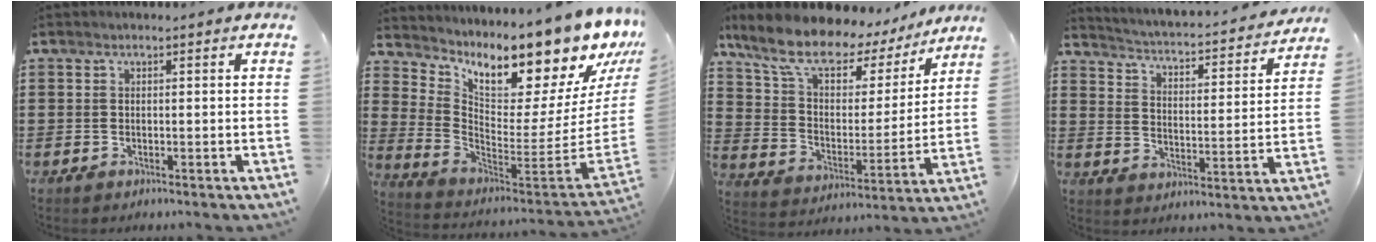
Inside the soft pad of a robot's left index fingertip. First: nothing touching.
{"total": 12.6, "force": [10.1, 2.6, 7.0], "torque": [-0.127, -0.099, 0.160]}
{"total": 11.2, "force": [9.1, 4.1, 5.2], "torque": [-0.136, -0.054, 0.157]}
{"total": 2.5, "force": [2.4, -0.1, 0.7], "torque": [-0.031, -0.031, 0.029]}